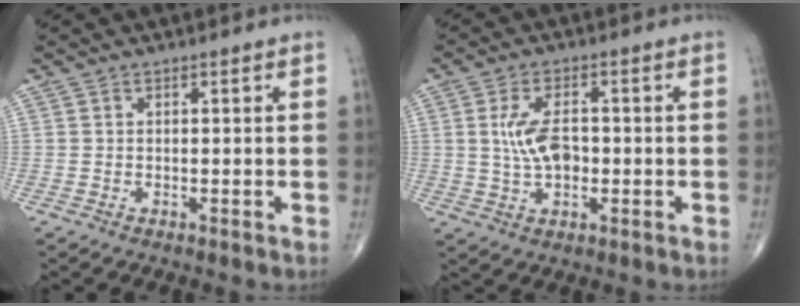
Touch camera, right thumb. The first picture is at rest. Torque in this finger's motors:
{"motor_torque": [-0.49, 0.58, 0.52, 0.42, 0.11]}